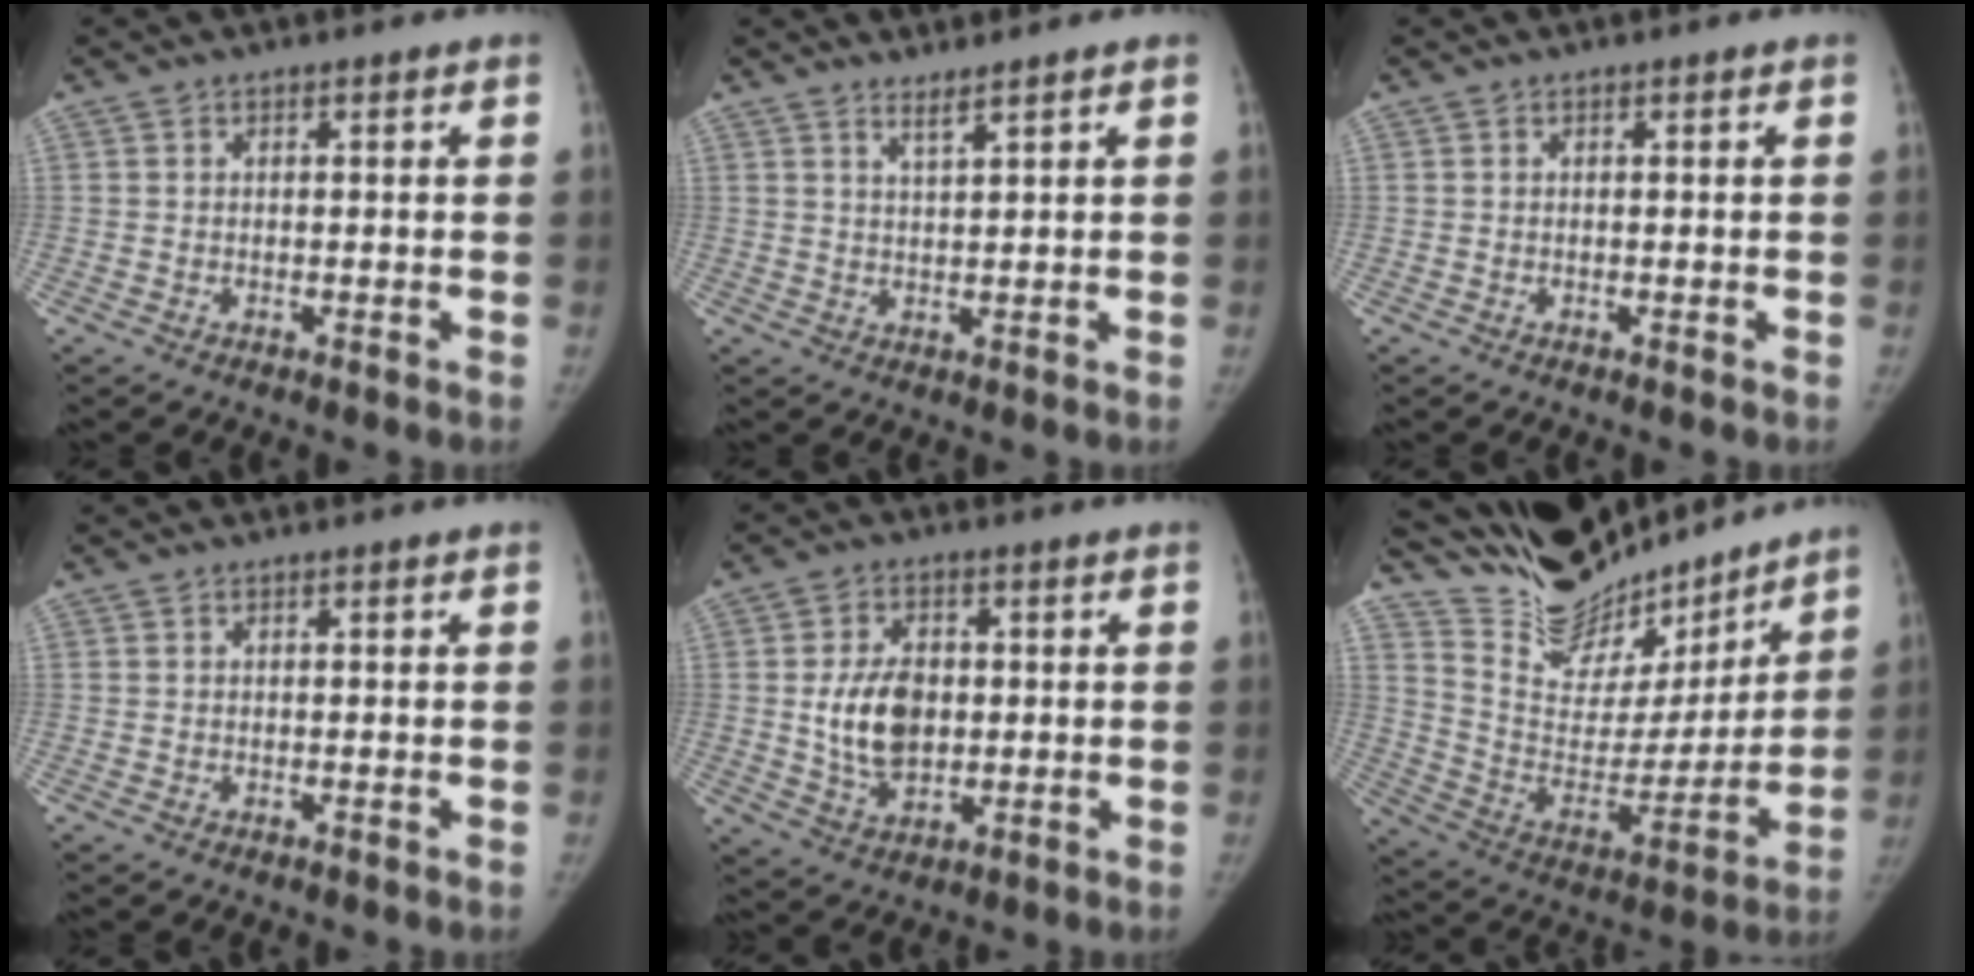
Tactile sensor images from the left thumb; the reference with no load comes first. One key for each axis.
{"total": 1.5, "fx": 1.3, "fy": -0.1, "fz": 0.7, "tx": -0.010, "ty": -0.014, "tz": 0.026}
{"total": 0.0}
{"total": 0.0}
{"total": 10.0, "fx": 0.4, "fy": 6.7, "fz": 7.4, "tx": -0.116, "ty": -0.006, "tz": 0.014}
{"total": 23.5, "fx": 20.9, "fy": 7.8, "fz": 7.3, "tx": -0.084, "ty": -0.119, "tz": 0.347}